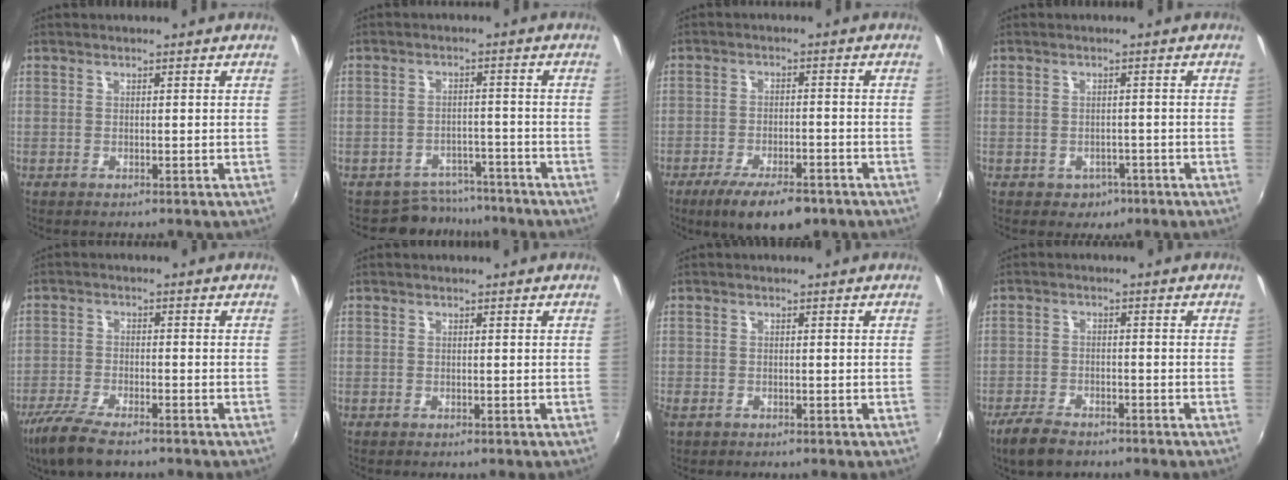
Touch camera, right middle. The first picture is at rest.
{"total": 6.1, "force": [-5.4, 2.9, -0.2], "torque": [-0.002, 0.013, -0.075]}
{"total": 10.7, "force": [-7.5, 3.4, 6.8], "torque": [-0.142, -0.024, -0.119]}
{"total": 3.3, "force": [-1.6, 2.8, 0.9], "torque": [-0.025, -0.001, -0.015]}
{"total": 9.2, "force": [-7.0, 2.3, 5.5], "torque": [-0.137, -0.033, -0.134]}
{"total": 0.0}
{"total": 2.2, "force": [-1.3, 1.5, 1.0], "torque": [-0.022, -0.007, -0.024]}
{"total": 6.4, "force": [-5.0, 2.6, 3.1], "torque": [-0.090, -0.013, -0.094]}